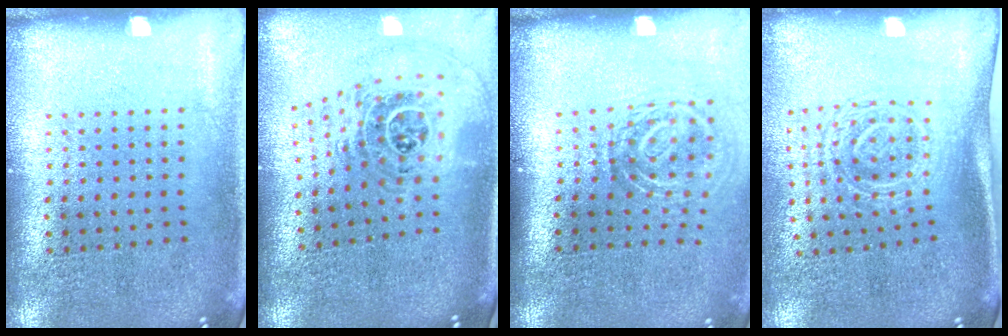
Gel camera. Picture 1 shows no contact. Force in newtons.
{"total": 1.7, "press": 1.4, "slide": 1.0}
{"total": 1.8, "press": 1.2, "slide": 1.4}
{"total": 1.6, "press": 1.2, "slide": 1.1}